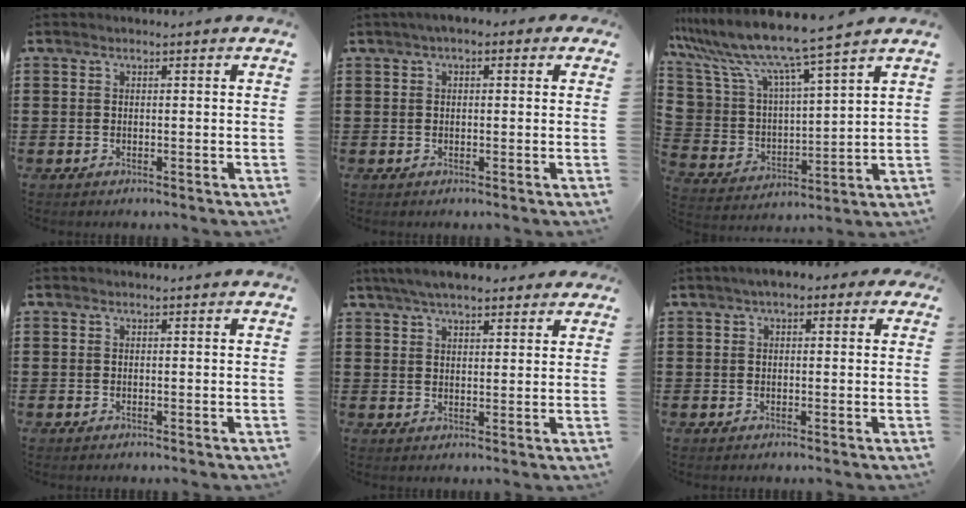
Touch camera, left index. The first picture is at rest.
{"total": 1.8, "force": [0.0, 1.0, 1.5], "torque": [-0.030, 0.007, -0.002]}
{"total": 8.7, "force": [7.6, 1.0, 4.1], "torque": [-0.114, -0.047, 0.127]}
{"total": 0.0}
{"total": 5.6, "force": [4.7, 1.5, 2.6], "torque": [-0.063, 0.002, 0.088]}
{"total": 2.2, "force": [0.6, 1.2, 1.7], "torque": [-0.037, 0.010, 0.009]}